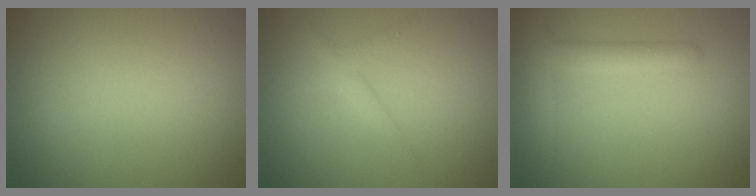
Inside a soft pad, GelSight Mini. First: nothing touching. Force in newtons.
{"total": 1.4, "press": 1.4, "slide": 0.1}
{"total": 2.9, "press": 2.9, "slide": 0.2}